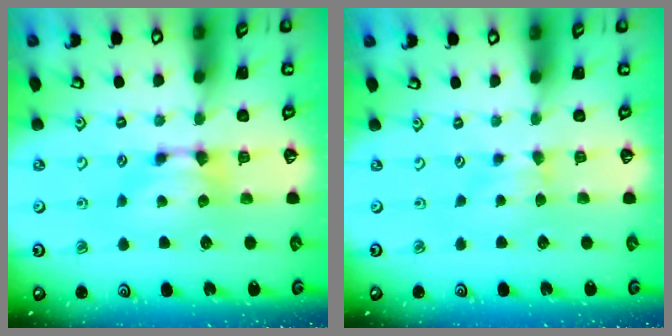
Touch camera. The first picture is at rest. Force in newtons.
{"total": 2.4, "press": 2.3, "slide": 0.5}